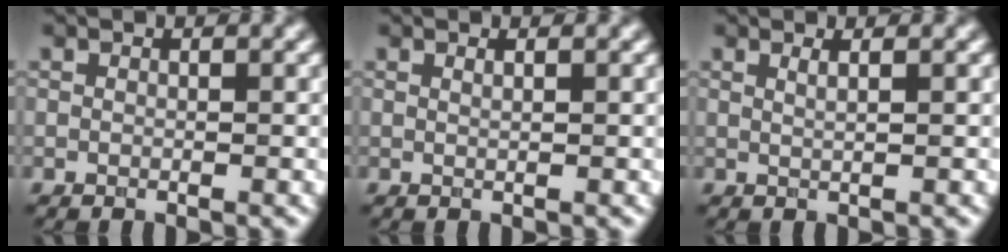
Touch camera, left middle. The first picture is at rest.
{"total": 0.7, "force": [0.3, 0.3, 0.6], "torque": [-0.004, -0.003, 0.000]}
{"total": 1.4, "force": [0.6, 0.6, 1.1], "torque": [-0.008, 0.001, -0.001]}